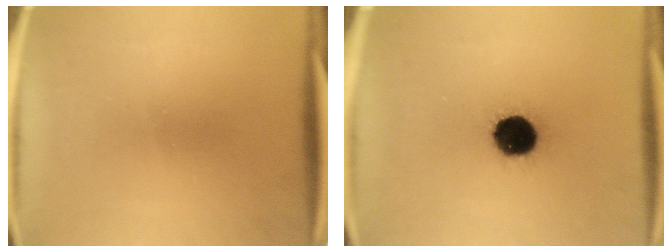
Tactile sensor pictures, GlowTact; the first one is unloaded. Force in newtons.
{"total": 13.3}